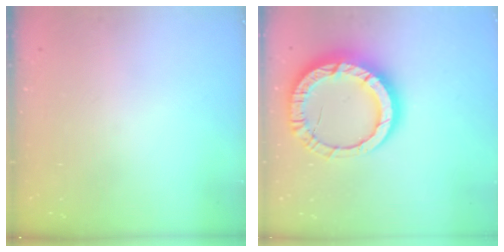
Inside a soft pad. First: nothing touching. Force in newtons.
{"total": 18.6, "press": 18.5, "slide": 1.6}